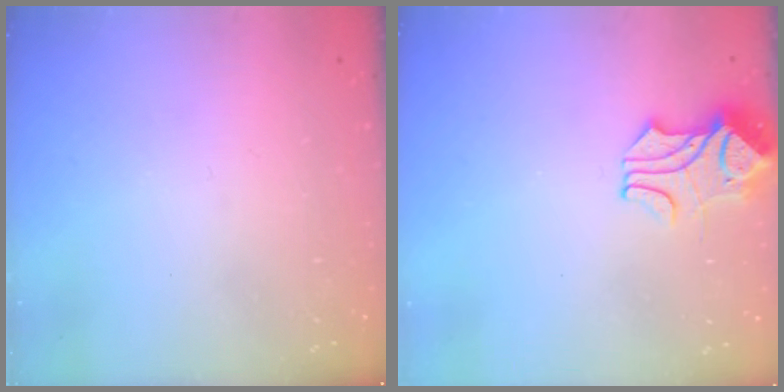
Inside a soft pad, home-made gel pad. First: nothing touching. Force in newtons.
{"total": 1.7, "press": 1.2, "slide": 1.1}